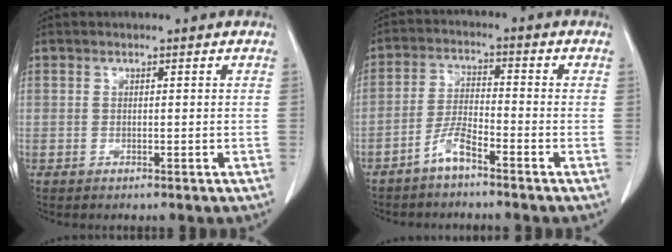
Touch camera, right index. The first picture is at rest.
{"total": 4.4, "force": [-3.4, 0.6, 2.7], "torque": [-0.060, 0.001, -0.071]}